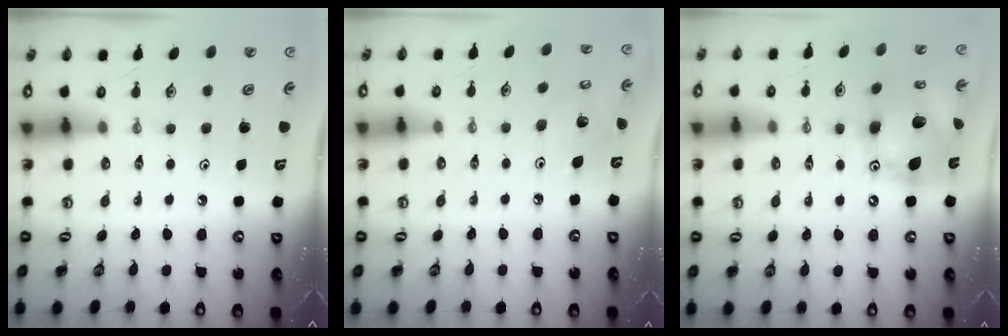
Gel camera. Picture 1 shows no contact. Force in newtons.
{"total": 7.1, "press": 6.6, "slide": 2.5}
{"total": 15.1, "press": 15.0, "slide": 1.5}